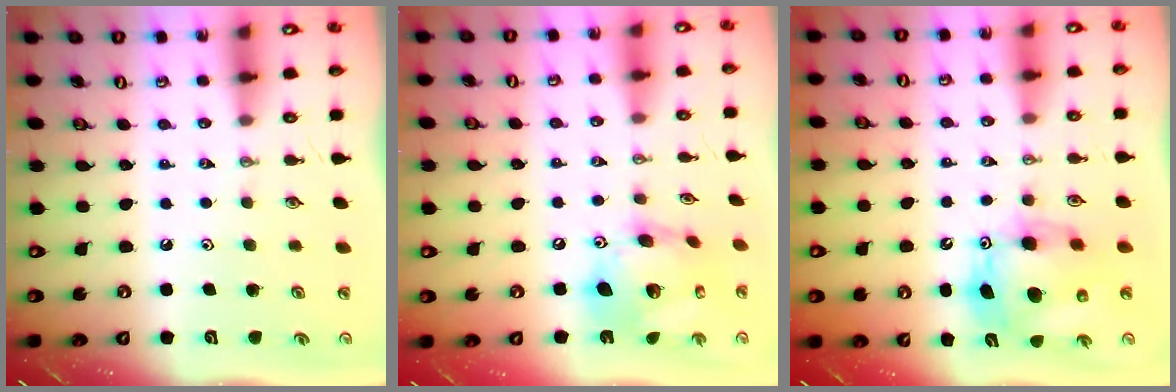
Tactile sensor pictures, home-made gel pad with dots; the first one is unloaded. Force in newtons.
{"total": 17.0, "press": 16.9, "slide": 1.9}
{"total": 12.6, "press": 12.5, "slide": 1.5}